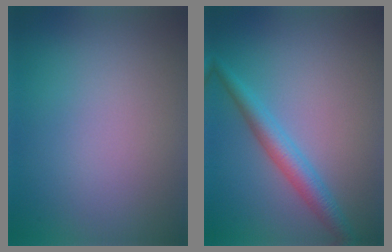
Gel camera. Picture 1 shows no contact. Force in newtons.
{"total": 3.1, "press": 3.1, "slide": 0.1}